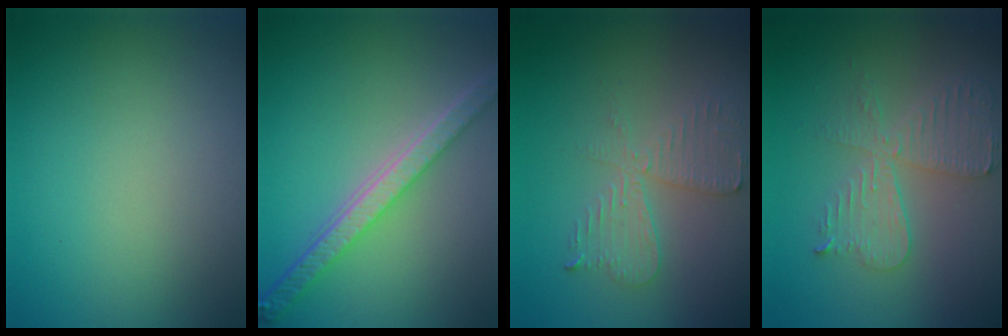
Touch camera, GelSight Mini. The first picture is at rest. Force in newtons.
{"total": 5.4, "press": 4.1, "slide": 3.4}
{"total": 2.6, "press": 2.5, "slide": 0.5}
{"total": 4.4, "press": 3.8, "slide": 2.2}